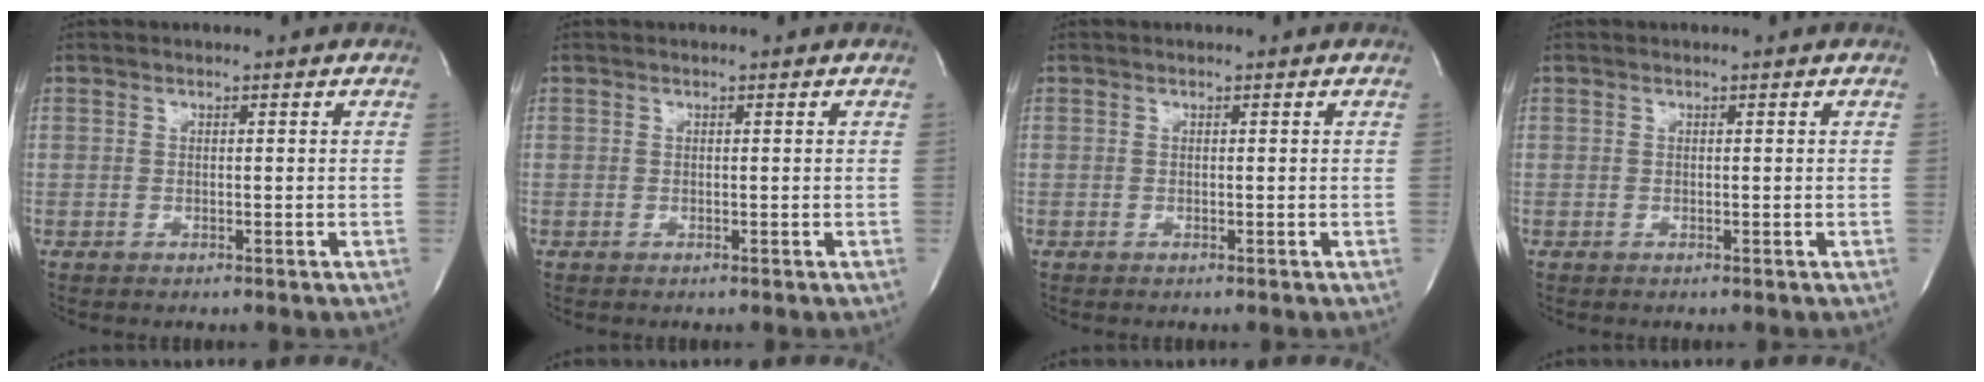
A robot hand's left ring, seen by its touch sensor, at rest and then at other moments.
{"total": 0.0}
{"total": 0.0}
{"total": 0.0}